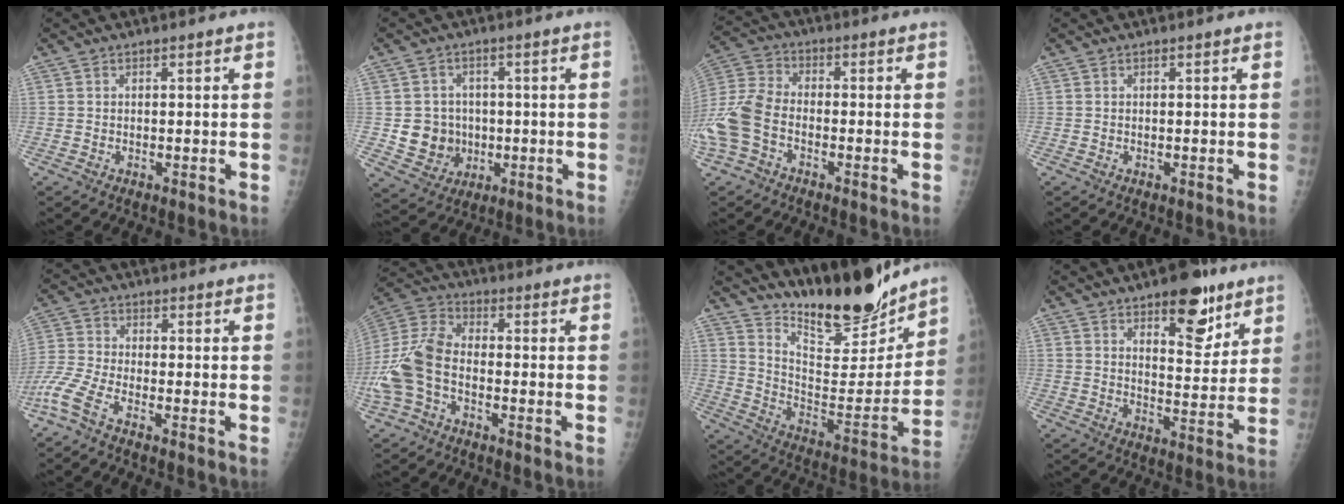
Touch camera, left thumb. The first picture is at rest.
{"total": 7.6, "force": [-0.3, 7.2, 2.5], "torque": [-0.001, 0.006, 0.006]}
{"total": 11.1, "force": [-3.9, 7.0, 7.7], "torque": [-0.174, 0.024, -0.084]}
{"total": 0.0}
{"total": 6.2, "force": [-4.3, 1.1, 4.4], "torque": [-0.116, 0.000, -0.102]}
{"total": 11.4, "force": [-3.7, 6.8, 8.3], "torque": [-0.186, 0.030, -0.081]}
{"total": 19.4, "force": [17.0, 5.1, 8.0], "torque": [-0.079, -0.130, 0.277]}
{"total": 12.0, "force": [7.5, 5.2, 7.8], "torque": [-0.069, -0.044, 0.108]}